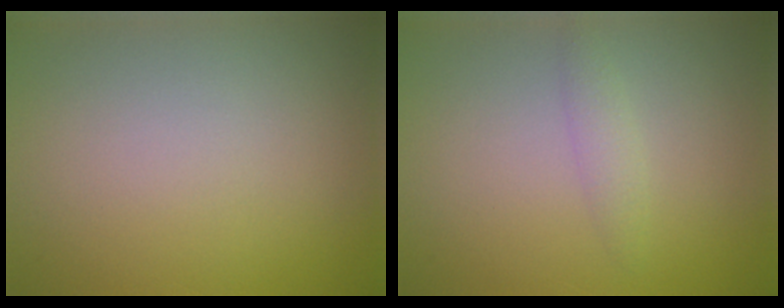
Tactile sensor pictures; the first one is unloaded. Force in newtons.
{"total": 1.2, "press": 1.2, "slide": 0.0}